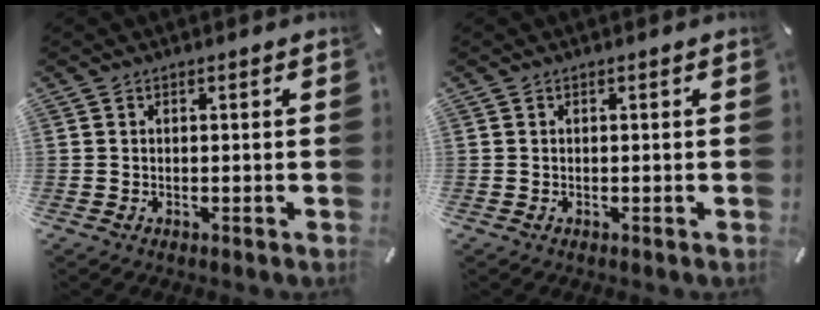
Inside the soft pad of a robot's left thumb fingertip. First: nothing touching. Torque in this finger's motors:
{"motor_torque": [-0.01, 0.01, 0.01, 0.01, 0.00]}